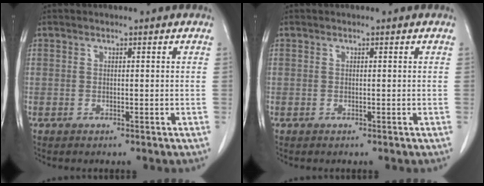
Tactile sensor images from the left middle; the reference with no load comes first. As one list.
[{"total": 0.0}]